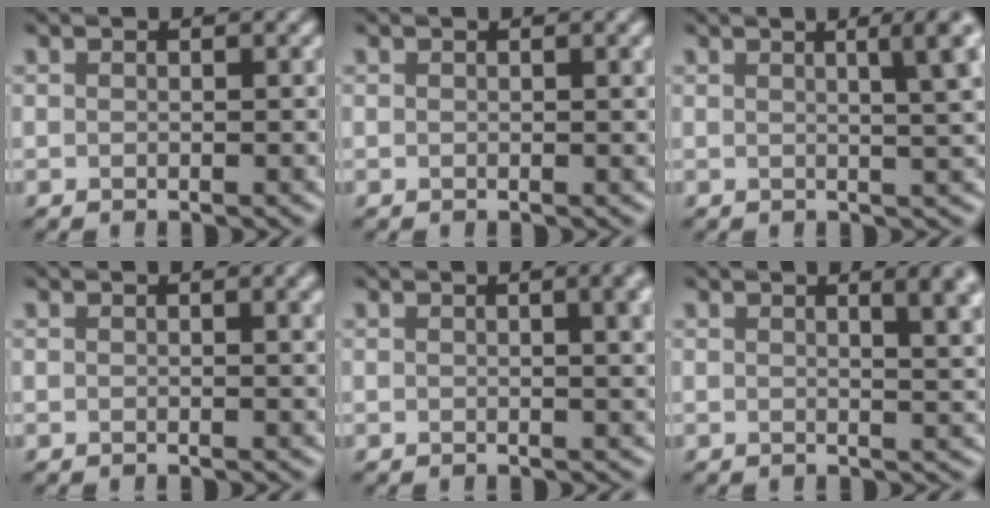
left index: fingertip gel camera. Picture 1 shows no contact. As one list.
[{"total": 0.9, "force": [0.3, 0.2, 0.8], "torque": [-0.007, 0.003, 0.004]}, {"total": 6.3, "force": [2.0, 2.0, 5.6], "torque": [-0.034, 0.021, 0.014]}, {"total": 1.9, "force": [0.7, 0.6, 1.6], "torque": [-0.012, 0.004, 0.008]}, {"total": 5.4, "force": [1.7, 2.3, 4.6], "torque": [-0.025, 0.016, 0.012]}, {"total": 5.5, "force": [2.3, 2.2, 4.4], "torque": [-0.018, 0.014, 0.022]}]